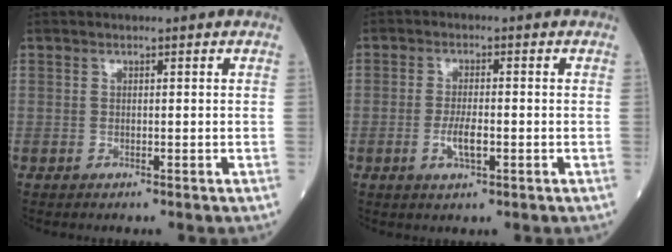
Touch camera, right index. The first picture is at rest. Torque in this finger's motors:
{"motor_torque": [0.20, -0.08, 0.16, 0.09]}